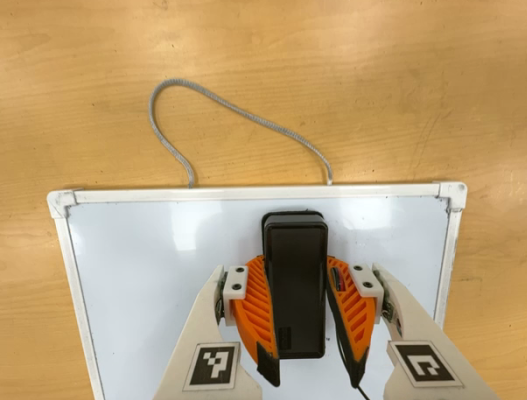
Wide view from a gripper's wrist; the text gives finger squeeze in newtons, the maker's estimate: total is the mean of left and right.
{"total": 13.1, "left": 12.7, "right": 13.5}